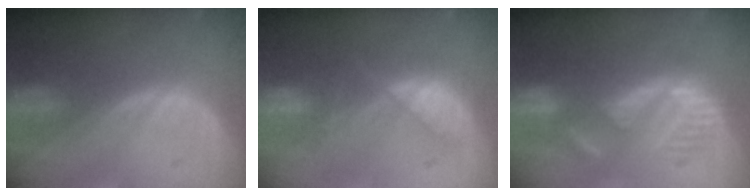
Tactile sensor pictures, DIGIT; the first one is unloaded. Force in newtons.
{"total": 6.9, "press": 6.9, "slide": 1.1}
{"total": 8.9, "press": 8.2, "slide": 3.6}